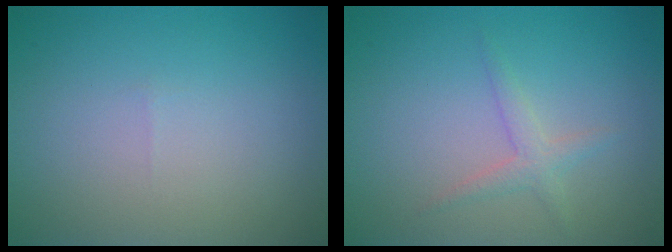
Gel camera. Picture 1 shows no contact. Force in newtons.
{"total": 1.6, "press": 1.6, "slide": 0.0}